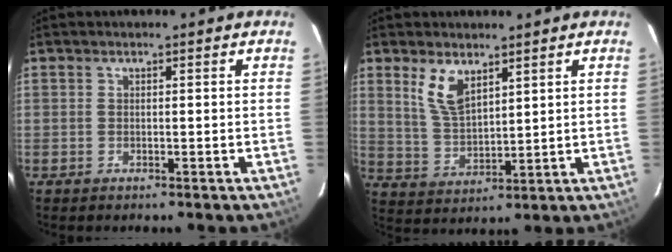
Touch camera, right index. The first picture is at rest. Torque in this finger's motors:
{"motor_torque": [0.61, 0.49, 0.29, 0.09]}